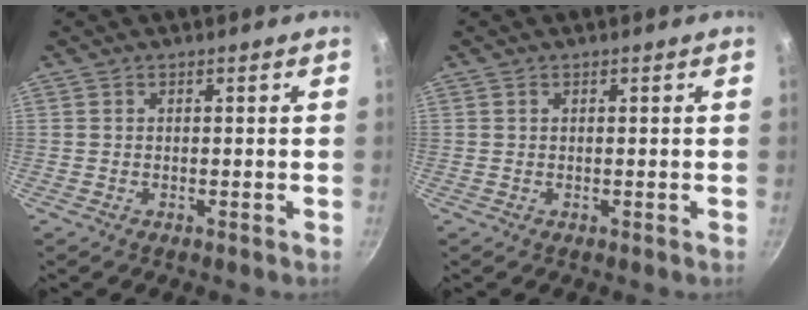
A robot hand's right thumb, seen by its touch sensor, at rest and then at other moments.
{"total": 0.0}